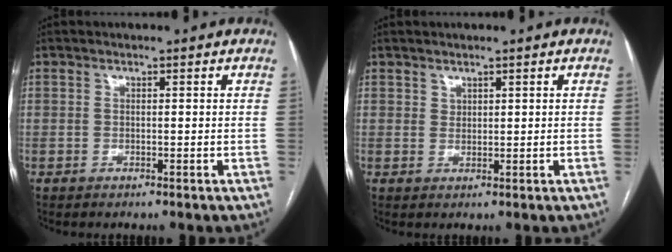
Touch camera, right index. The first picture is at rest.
{"total": 1.0, "force": [0.9, 0.5, 0.1], "torque": [0.005, -0.004, 0.017]}